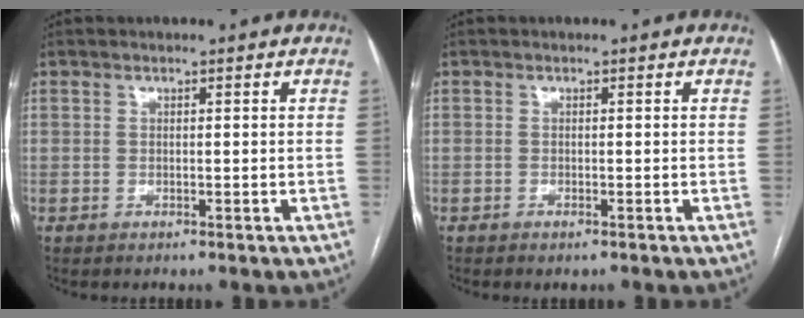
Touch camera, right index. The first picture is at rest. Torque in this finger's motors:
{"motor_torque": [0.45, -0.39, 0.03, 0.00]}